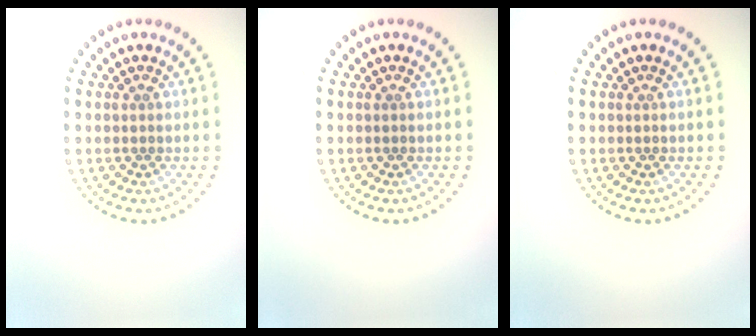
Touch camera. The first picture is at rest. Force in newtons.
{"total": 0.0}
{"total": 0.0}